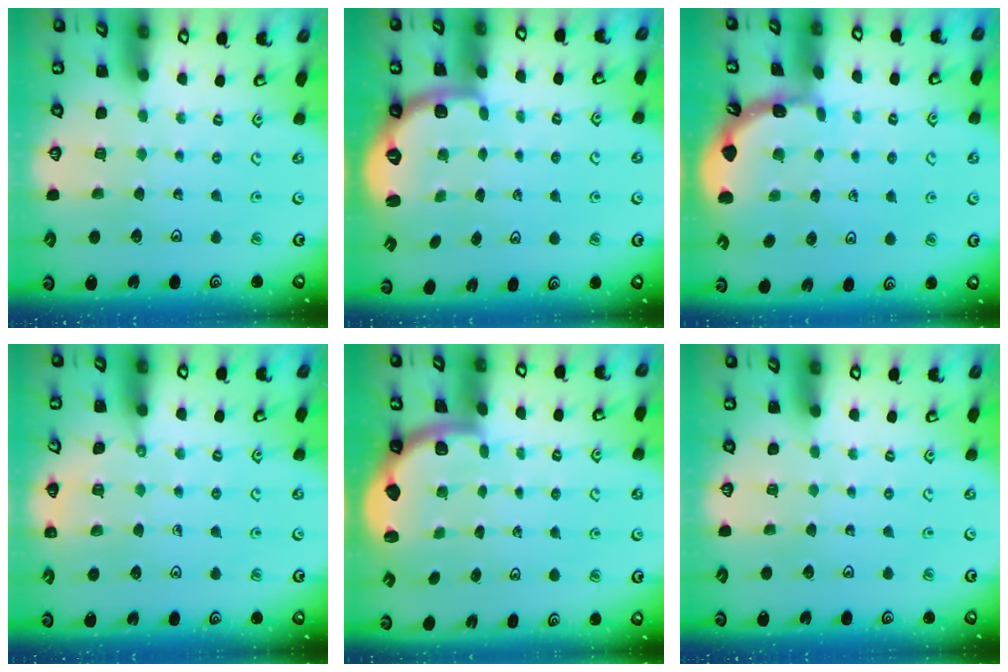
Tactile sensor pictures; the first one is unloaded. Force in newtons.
{"total": 2.6, "press": 1.6, "slide": 2.1}
{"total": 1.6, "press": 1.6, "slide": 0.1}
{"total": 6.0, "press": 5.8, "slide": 1.6}
{"total": 2.0, "press": 2.0, "slide": 0.5}
{"total": 0.0}